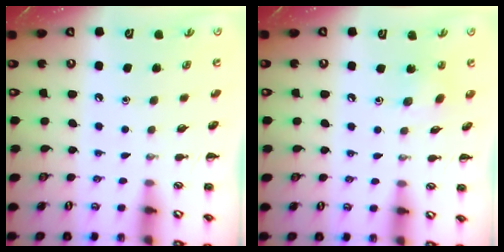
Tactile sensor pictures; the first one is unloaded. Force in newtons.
{"total": 3.2, "press": 3.1, "slide": 0.9}